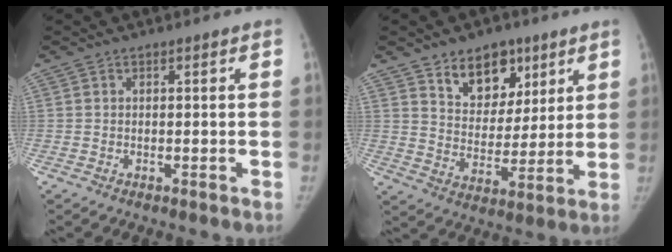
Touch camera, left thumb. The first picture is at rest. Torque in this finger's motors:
{"motor_torque": [0.00, 0.03, 0.18, 0.01, 0.03]}